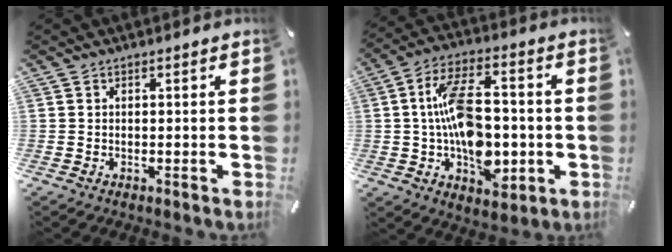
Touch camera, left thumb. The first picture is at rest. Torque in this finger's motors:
{"motor_torque": [1.90, 2.49, 1.39, 0.98, 0.33]}